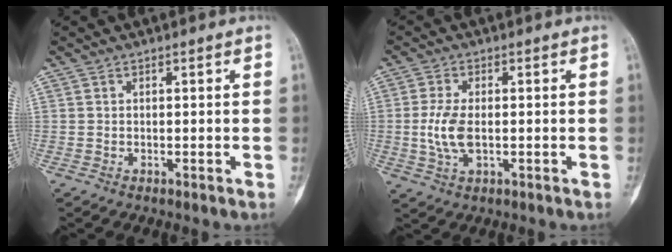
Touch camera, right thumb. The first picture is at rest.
{"total": 6.2, "force": [-0.5, 3.1, 5.3], "torque": [-0.123, -0.002, -0.010]}